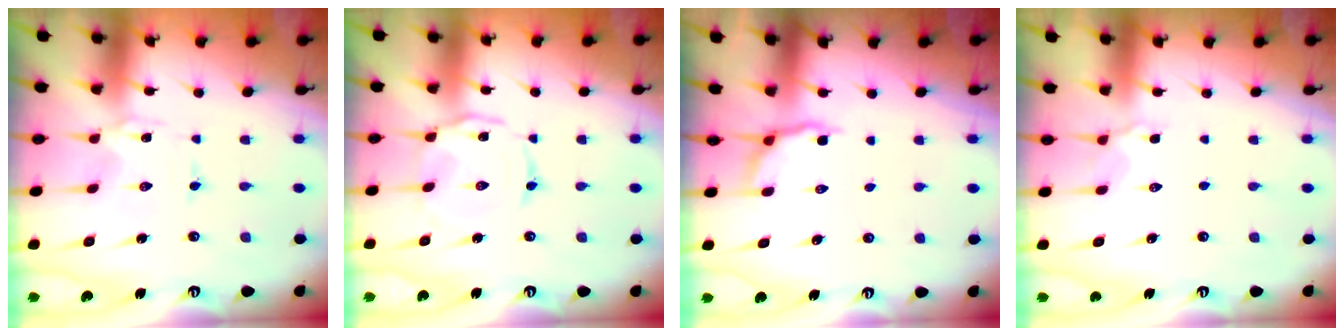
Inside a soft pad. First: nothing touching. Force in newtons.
{"total": 4.7, "press": 4.7, "slide": 0.3}
{"total": 4.2, "press": 3.5, "slide": 2.2}
{"total": 5.3, "press": 5.2, "slide": 0.7}